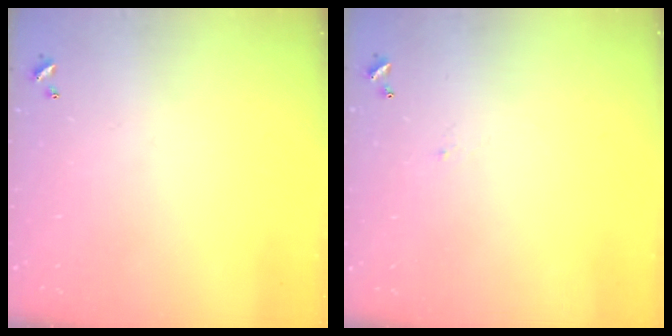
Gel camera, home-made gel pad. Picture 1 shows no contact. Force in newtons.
{"total": 0.8, "press": 0.7, "slide": 0.5}